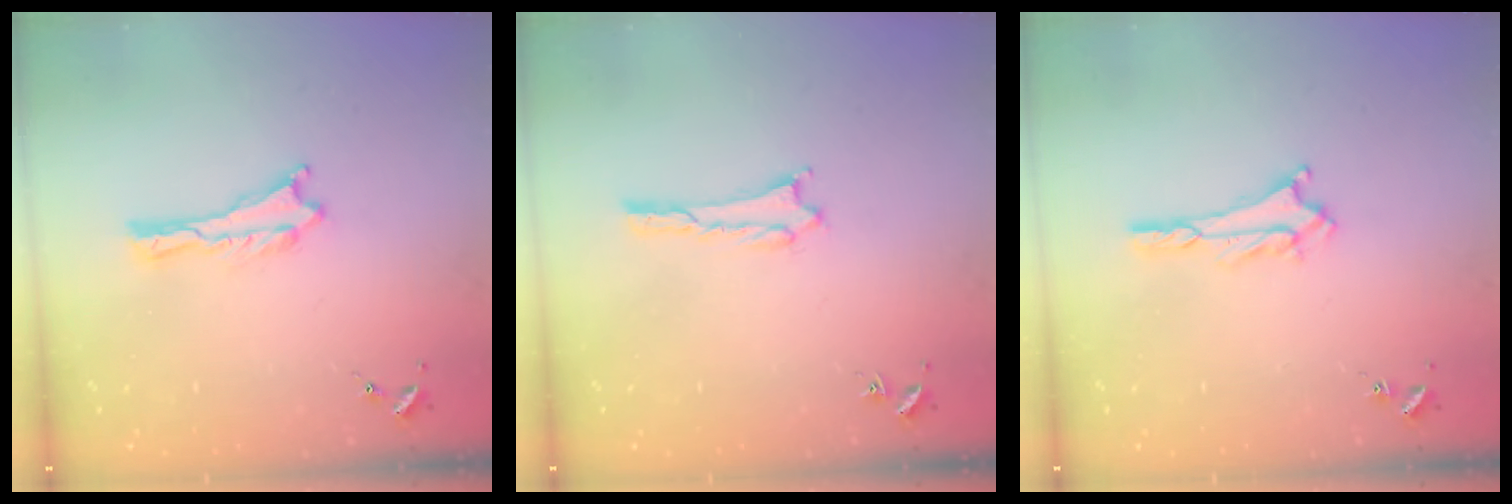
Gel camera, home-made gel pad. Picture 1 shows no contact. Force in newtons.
{"total": 0.9, "press": 0.8, "slide": 0.1}
{"total": 2.4, "press": 2.4, "slide": 0.4}